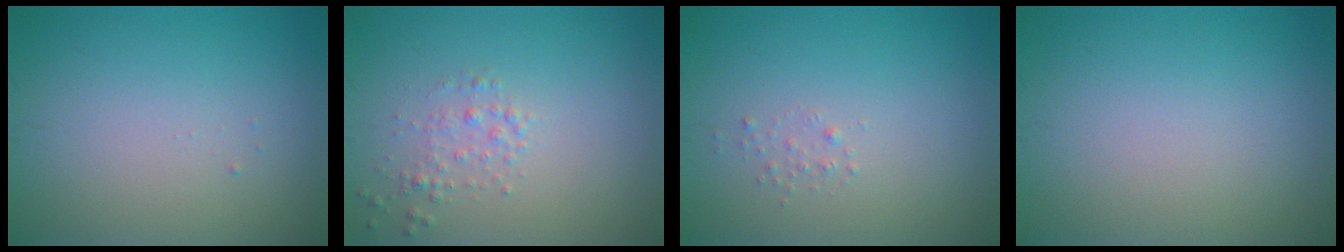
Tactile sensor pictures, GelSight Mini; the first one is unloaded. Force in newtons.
{"total": 1.4, "press": 1.4, "slide": 0.1}
{"total": 0.6, "press": 0.6, "slide": 0.0}
{"total": 0.0}